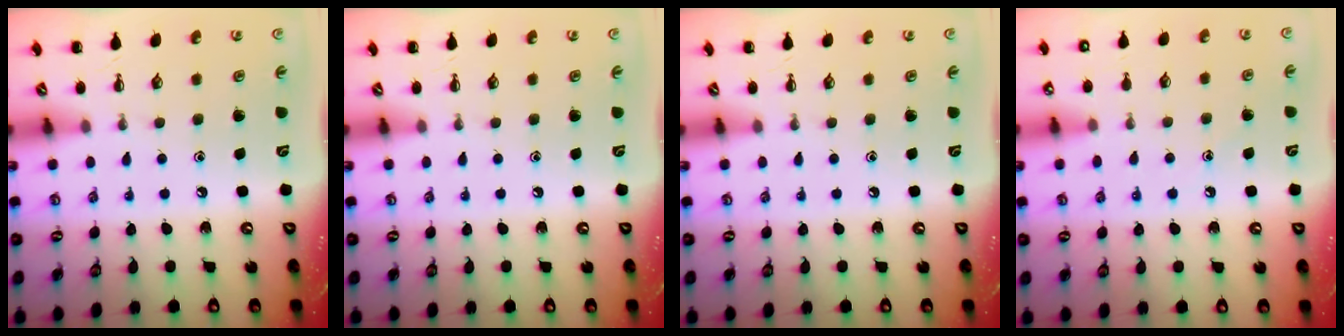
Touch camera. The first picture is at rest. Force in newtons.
{"total": 0.0}
{"total": 0.0}
{"total": 8.6, "press": 8.2, "slide": 2.4}